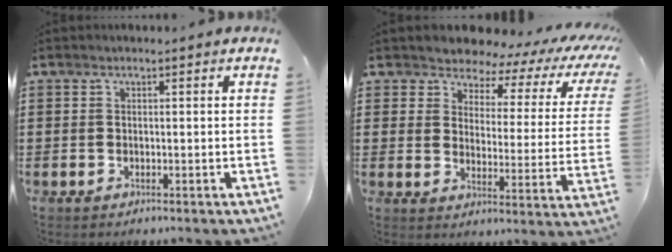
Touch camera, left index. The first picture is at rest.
{"total": 5.1, "force": [4.7, 1.8, 0.9], "torque": [-0.043, -0.036, 0.075]}